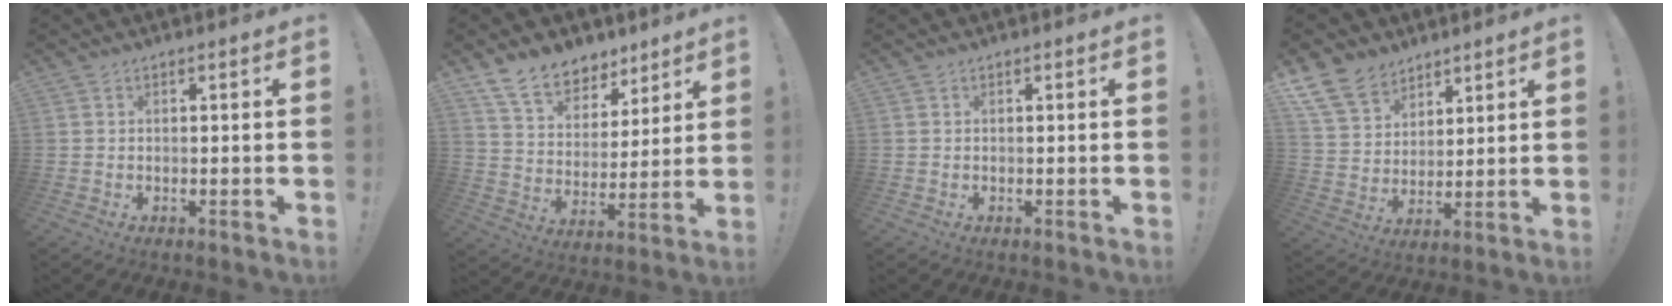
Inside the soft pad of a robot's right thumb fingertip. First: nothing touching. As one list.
[{"total": 12.9, "force": [9.8, 7.2, 4.3], "torque": [-0.082, -0.067, 0.187]}, {"total": 0.0}, {"total": 12.2, "force": [8.7, 7.8, 3.6], "torque": [-0.069, -0.060, 0.174]}]